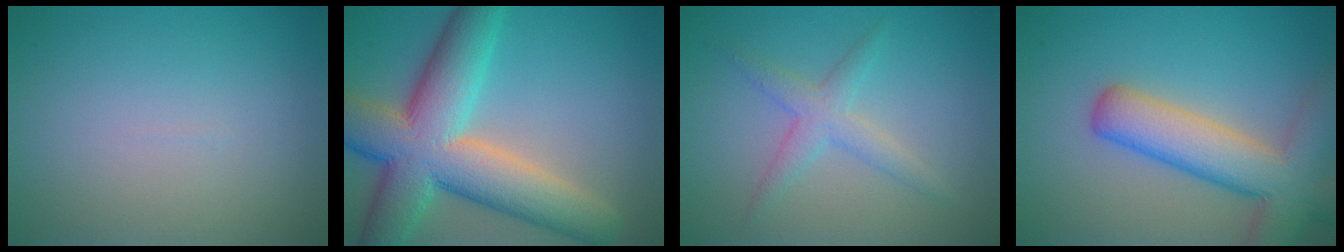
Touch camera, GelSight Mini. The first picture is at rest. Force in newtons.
{"total": 12.2, "press": 12.2, "slide": 0.5}
{"total": 2.5, "press": 2.5, "slide": 0.1}
{"total": 8.2, "press": 8.2, "slide": 0.5}